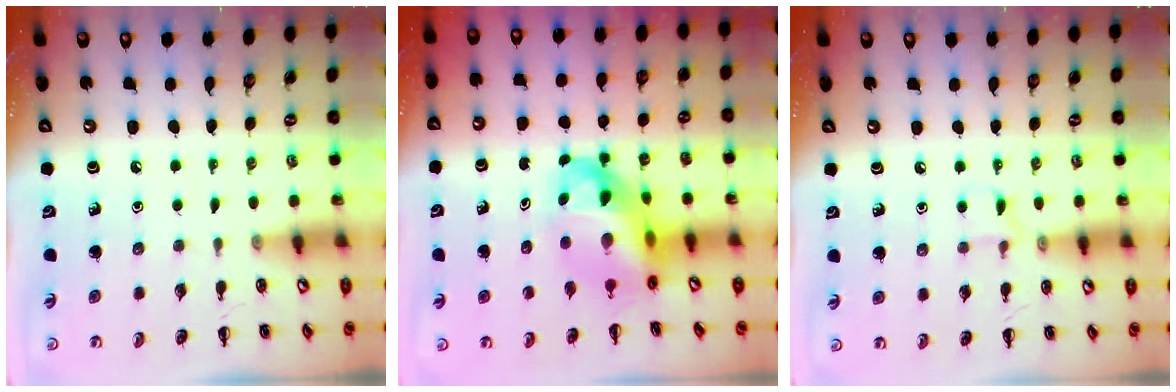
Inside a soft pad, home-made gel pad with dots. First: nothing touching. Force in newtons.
{"total": 11.5, "press": 11.1, "slide": 3.1}
{"total": 4.6, "press": 4.4, "slide": 1.4}